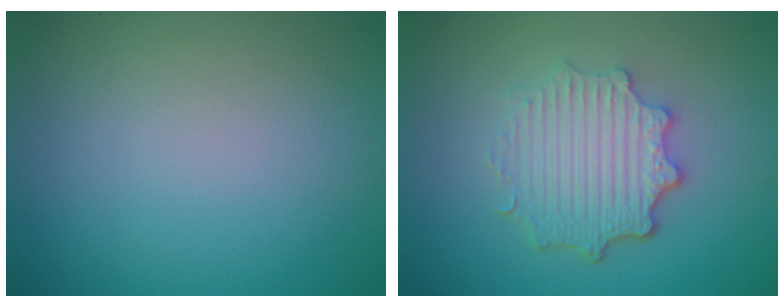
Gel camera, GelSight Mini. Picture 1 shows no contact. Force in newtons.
{"total": 4.8, "press": 3.7, "slide": 3.1}